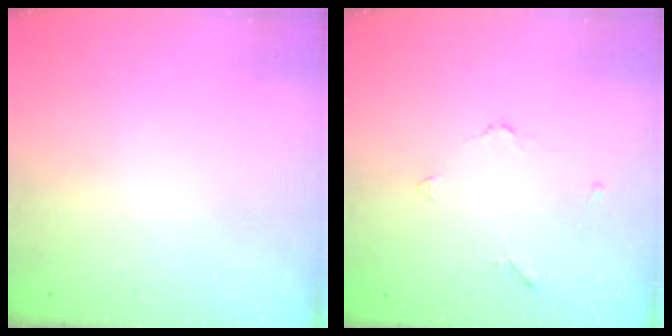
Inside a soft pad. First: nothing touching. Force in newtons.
{"total": 2.2, "press": 2.2, "slide": 0.5}